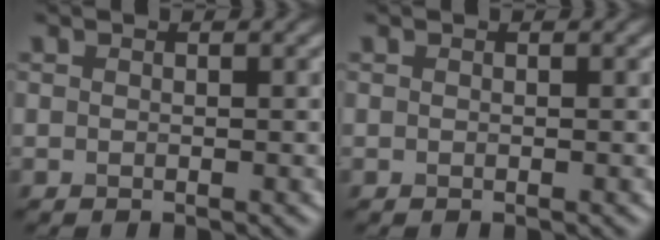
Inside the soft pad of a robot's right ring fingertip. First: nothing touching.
{"total": 0.0}